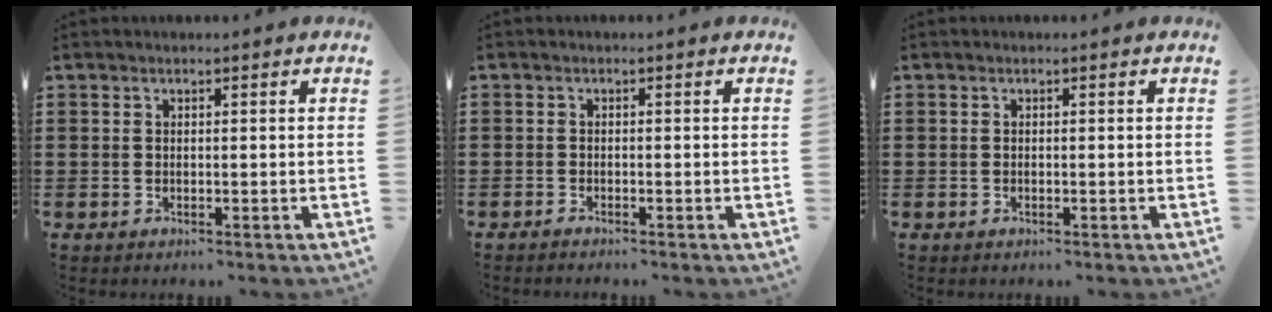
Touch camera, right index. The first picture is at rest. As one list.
[{"total": 0.8, "force": [-0.8, -0.1, 0.1], "torque": [-0.003, -0.001, -0.016]}, {"total": 0.0}]